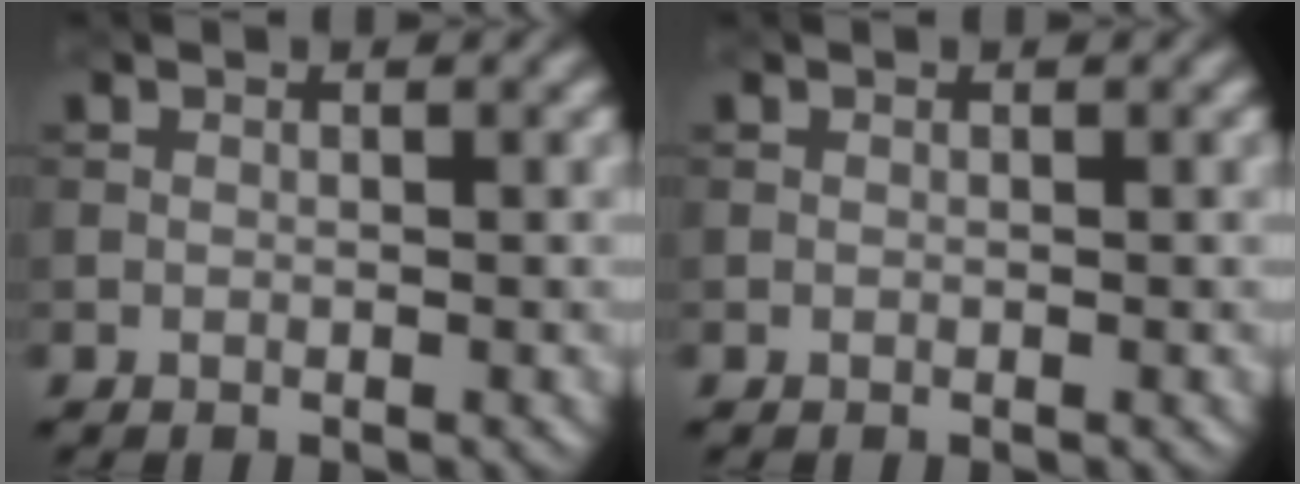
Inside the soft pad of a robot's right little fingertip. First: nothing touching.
{"total": 0.0}